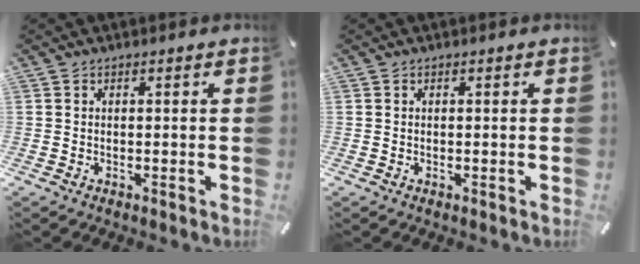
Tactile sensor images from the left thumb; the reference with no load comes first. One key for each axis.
{"total": 0.0}